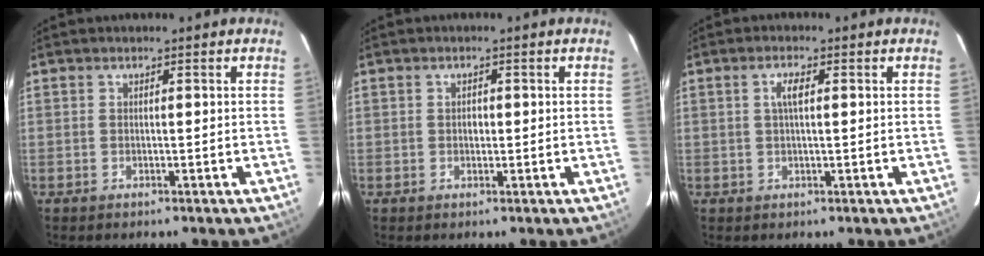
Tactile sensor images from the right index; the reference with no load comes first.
{"total": 1.1, "force": [0.0, 1.0, 0.6], "torque": [-0.009, 0.004, -0.001]}
{"total": 2.5, "force": [0.5, 0.7, 2.3], "torque": [-0.046, 0.005, 0.009]}